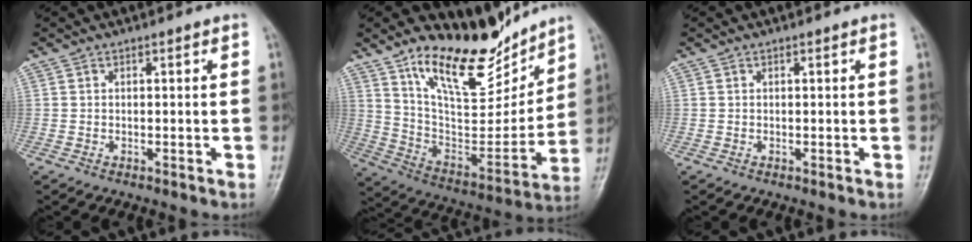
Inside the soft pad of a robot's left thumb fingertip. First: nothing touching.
{"total": 19.5, "force": [15.0, 7.2, 10.2], "torque": [-0.109, -0.100, 0.265]}
{"total": 0.0}